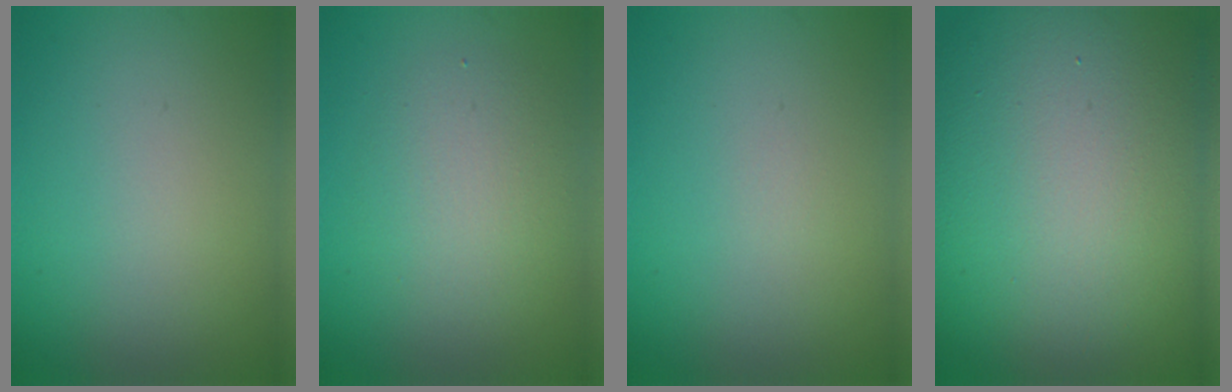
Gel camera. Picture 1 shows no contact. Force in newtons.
{"total": 3.5, "press": 3.5, "slide": 0.1}
{"total": 0.0}
{"total": 20.3, "press": 20.3, "slide": 1.1}